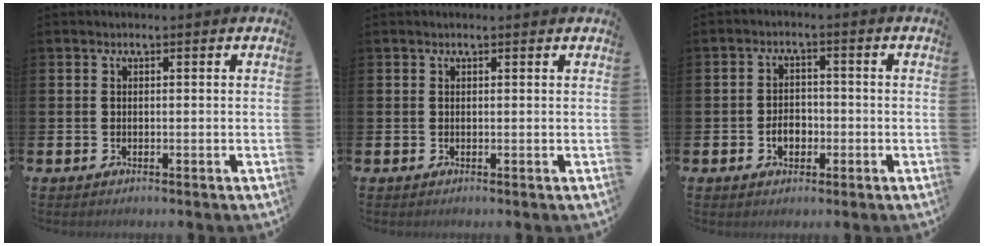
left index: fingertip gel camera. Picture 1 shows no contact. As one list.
[{"total": 0.0}, {"total": 3.2, "force": [-1.1, 2.3, 1.9], "torque": [-0.030, 0.000, -0.025]}]